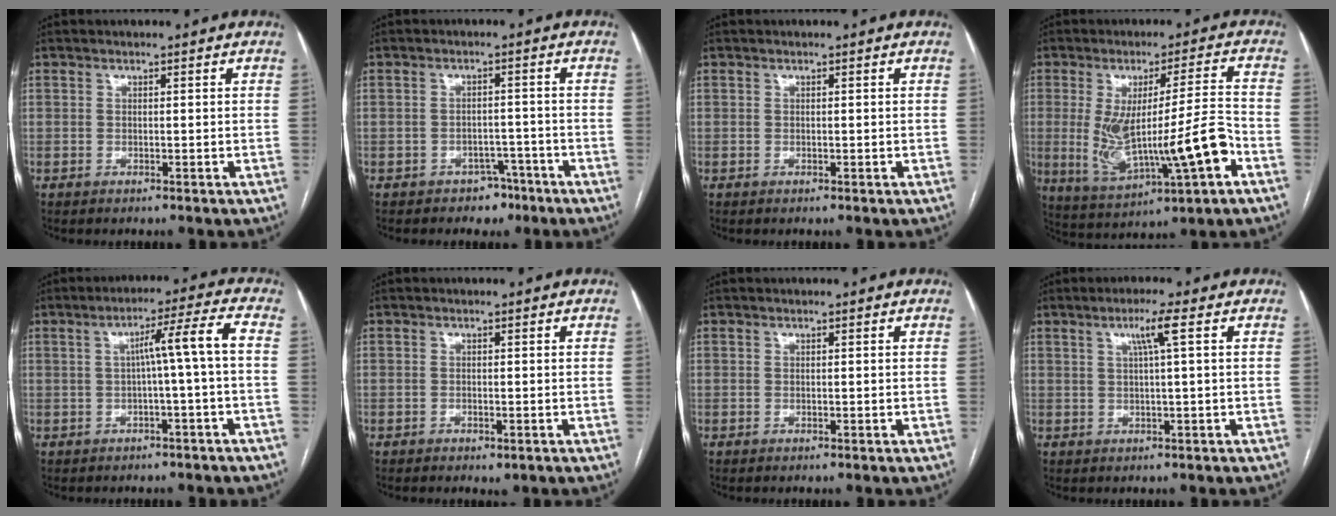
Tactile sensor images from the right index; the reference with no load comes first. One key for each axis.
{"total": 3.7, "fx": -2.5, "fy": 2.7, "fz": 0.5, "tx": 0.000, "ty": 0.014, "tz": -0.030}
{"total": 0.0}
{"total": 14.7, "fx": -3.2, "fy": 1.5, "fz": 14.3, "tx": -0.263, "ty": -0.002, "tz": -0.038}
{"total": 6.0, "fx": -0.3, "fy": -1.1, "fz": 5.9, "tx": -0.090, "ty": 0.019, "tz": -0.001}
{"total": 1.2, "fx": -0.6, "fy": 0.7, "fz": 0.8, "tx": -0.008, "ty": 0.000, "tz": -0.002}
{"total": 0.0}
{"total": 3.6, "fx": 1.3, "fy": -0.7, "fz": 3.3, "tx": -0.063, "ty": 0.002, "tz": 0.024}